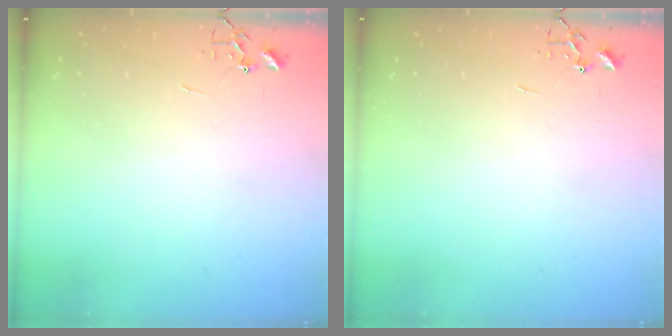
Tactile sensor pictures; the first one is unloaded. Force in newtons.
{"total": 0.0}